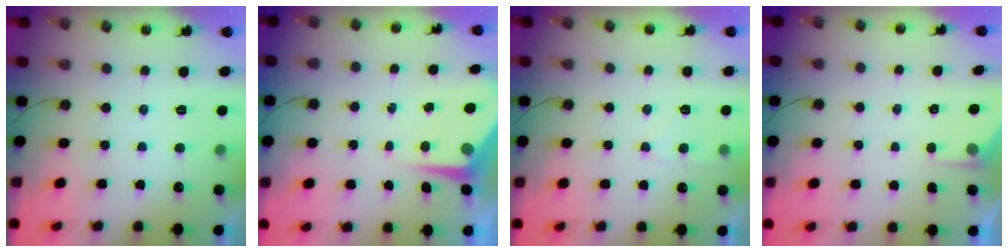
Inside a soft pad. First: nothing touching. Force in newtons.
{"total": 5.6, "press": 5.5, "slide": 0.6}
{"total": 3.7, "press": 3.7, "slide": 0.5}
{"total": 2.3, "press": 2.3, "slide": 0.3}